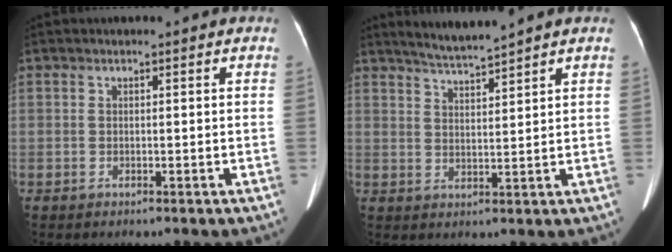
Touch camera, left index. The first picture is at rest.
{"total": 4.5, "force": [4.1, -1.1, 1.4], "torque": [-0.033, -0.005, 0.079]}